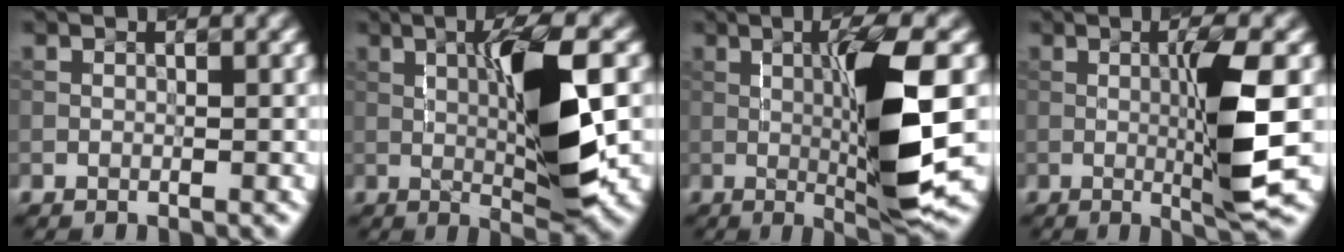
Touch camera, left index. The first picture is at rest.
{"total": 7.8, "force": [0.2, 1.3, 7.6], "torque": [-0.129, 0.008, 0.016]}
{"total": 8.3, "force": [-0.2, 0.8, 8.3], "torque": [-0.140, -0.001, 0.014]}
{"total": 5.8, "force": [-0.3, 0.3, 5.8], "torque": [-0.106, 0.001, 0.007]}